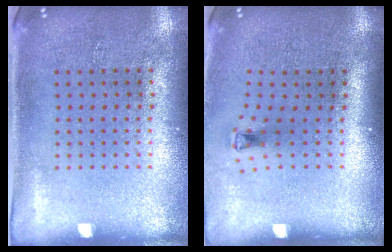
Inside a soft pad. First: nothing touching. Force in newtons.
{"total": 0.7, "press": 0.3, "slide": 0.7}